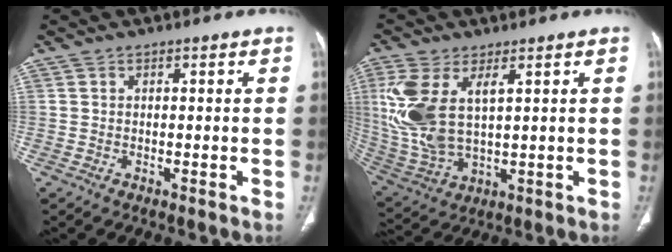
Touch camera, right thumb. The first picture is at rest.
{"total": 14.1, "force": [3.8, 7.0, 11.6], "torque": [-0.270, -0.010, 0.094]}